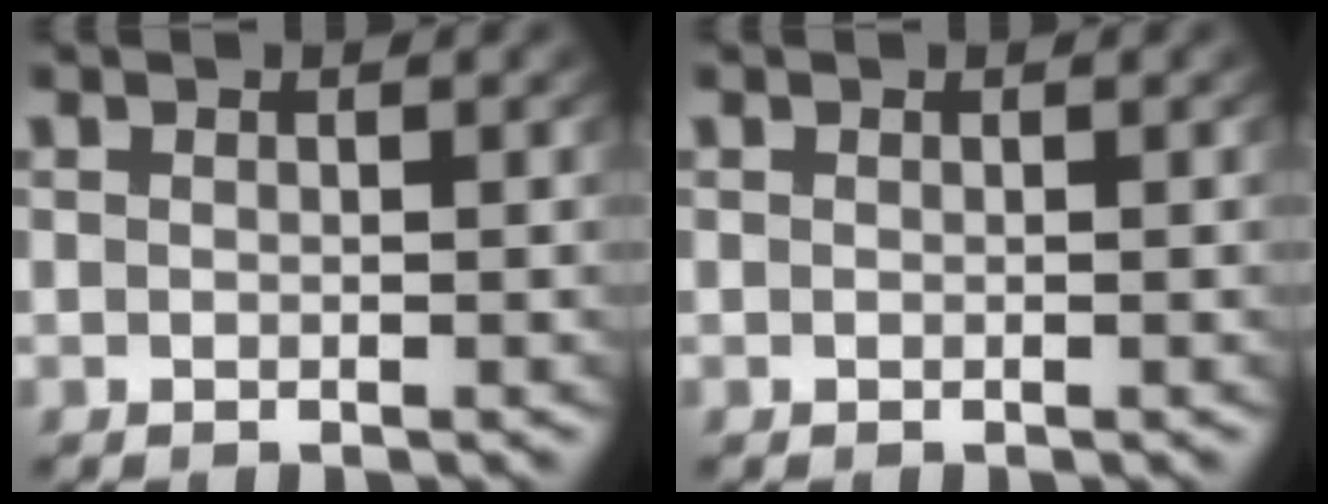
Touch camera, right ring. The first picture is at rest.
{"total": 0.0}